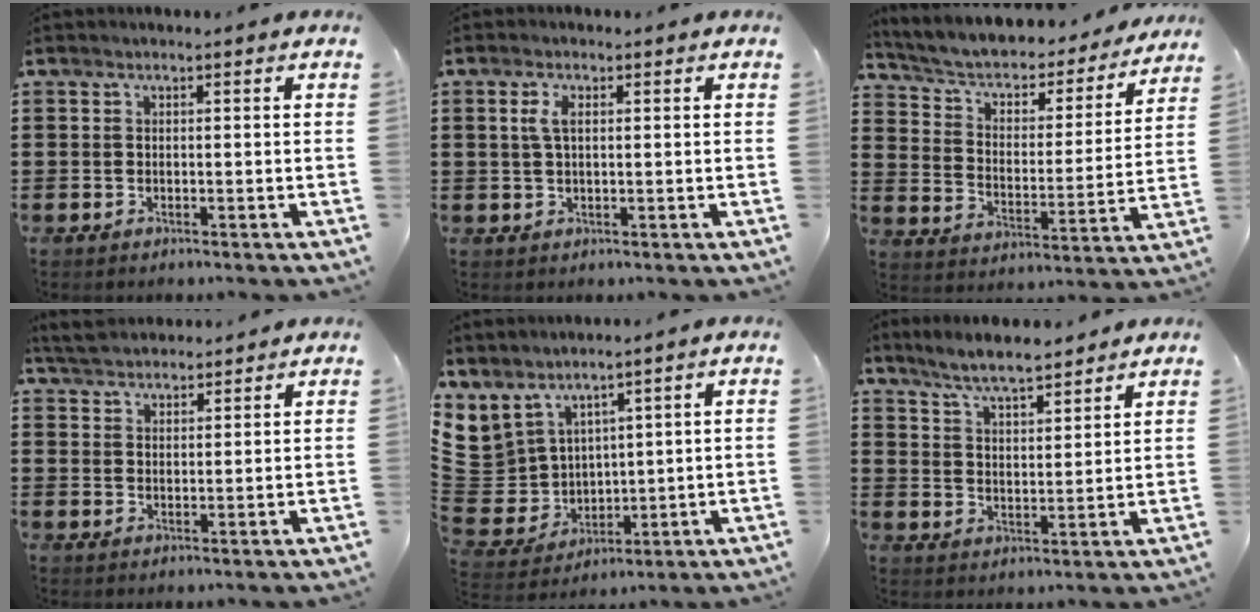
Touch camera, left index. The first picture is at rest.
{"total": 2.7, "force": [0.6, 1.1, 2.4], "torque": [-0.059, 0.004, 0.007]}
{"total": 4.0, "force": [2.8, 2.2, 1.9], "torque": [-0.056, -0.022, 0.037]}
{"total": 4.1, "force": [4.0, 0.9, 0.6], "torque": [-0.026, -0.005, 0.075]}
{"total": 6.1, "force": [4.0, 4.6, 0.2], "torque": [-0.060, -0.041, 0.078]}
{"total": 5.9, "force": [5.5, 0.5, 2.1], "torque": [-0.060, -0.018, 0.098]}